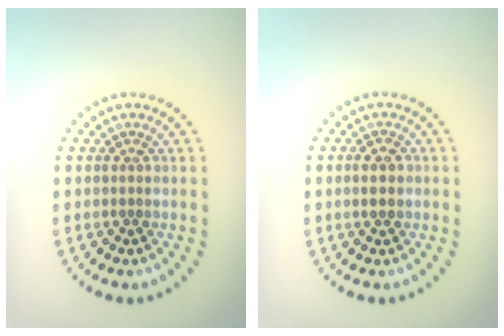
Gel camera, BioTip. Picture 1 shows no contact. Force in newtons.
{"total": 1.8, "press": 1.8, "slide": 0.3}